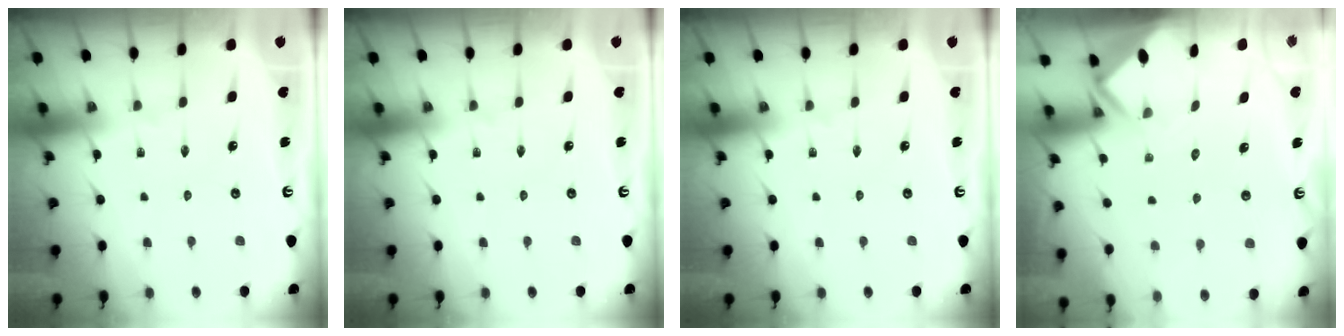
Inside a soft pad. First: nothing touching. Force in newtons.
{"total": 0.0}
{"total": 0.0}
{"total": 3.1, "press": 3.1, "slide": 0.3}